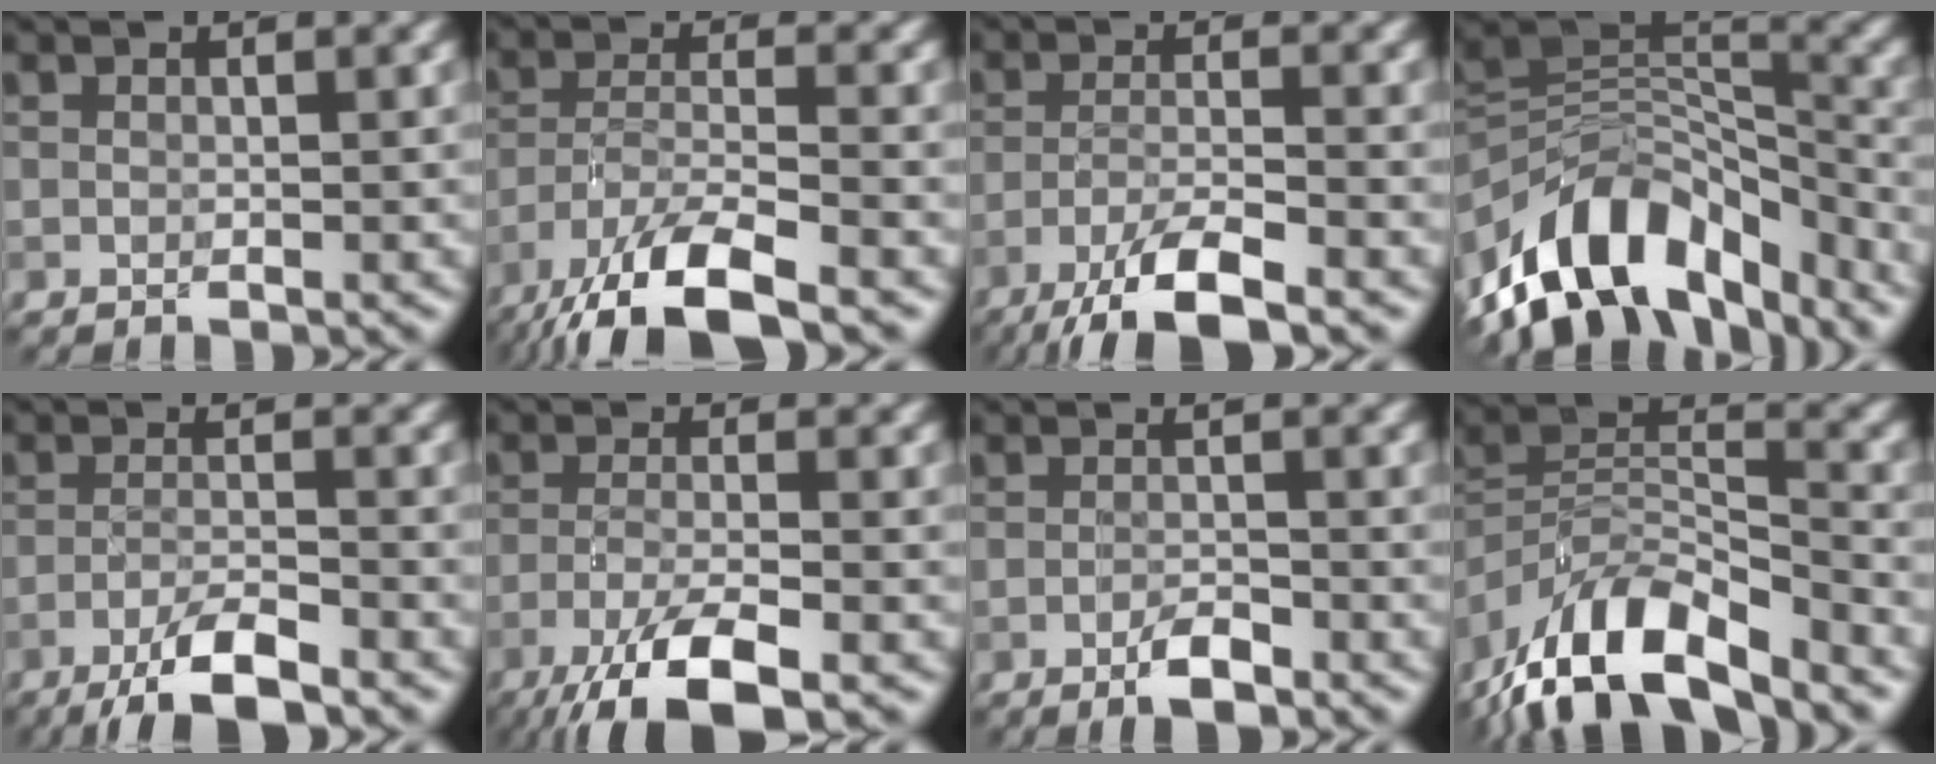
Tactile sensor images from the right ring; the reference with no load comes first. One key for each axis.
{"total": 10.1, "fx": -7.7, "fy": 2.7, "fz": 6.0, "tx": -0.116, "ty": -0.010, "tz": -0.141}
{"total": 6.6, "fx": -4.9, "fy": 1.3, "fz": 4.3, "tx": -0.069, "ty": 0.000, "tz": -0.090}
{"total": 11.7, "fx": -7.4, "fy": 6.2, "fz": 6.7, "tx": -0.117, "ty": 0.021, "tz": -0.131}
{"total": 5.0, "fx": -3.7, "fy": 0.9, "fz": 3.2, "tx": -0.054, "ty": 0.004, "tz": -0.069}
{"total": 7.7, "fx": -5.1, "fy": 2.0, "fz": 5.4, "tx": -0.097, "ty": -0.009, "tz": -0.097}
{"total": 2.1, "fx": -1.5, "fy": 0.3, "fz": 1.3, "tx": -0.022, "ty": 0.004, "tz": -0.025}
{"total": 10.8, "fx": -8.0, "fy": 3.6, "fz": 6.2, "tx": -0.109, "ty": 0.007, "tz": -0.152}